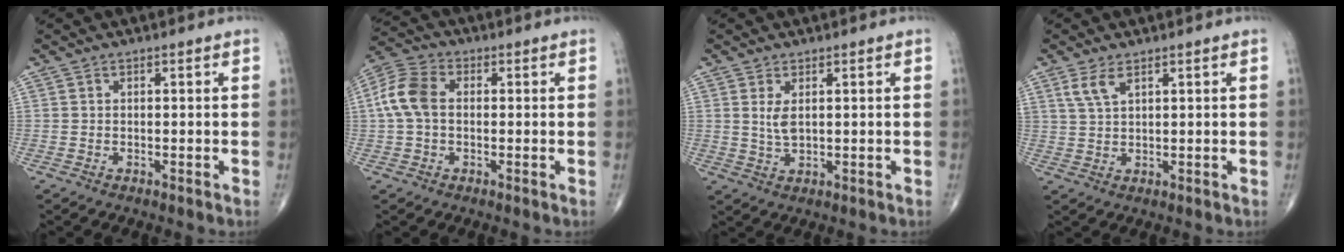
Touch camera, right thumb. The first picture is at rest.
{"total": 8.2, "force": [0.4, 5.5, 6.0], "torque": [-0.133, 0.025, 0.000]}
{"total": 3.1, "force": [0.9, 1.4, 2.6], "torque": [-0.051, -0.008, 0.023]}
{"total": 3.6, "force": [2.1, 1.4, 2.6], "torque": [-0.056, -0.002, 0.049]}